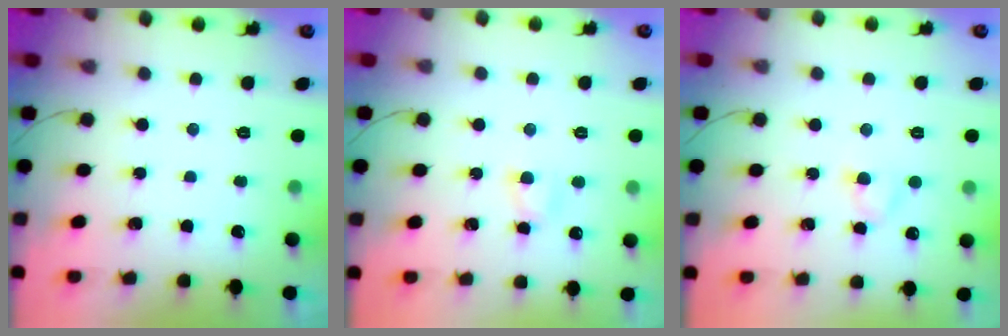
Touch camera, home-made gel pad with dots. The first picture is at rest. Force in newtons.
{"total": 4.3, "press": 4.1, "slide": 1.3}
{"total": 3.6, "press": 3.4, "slide": 1.1}